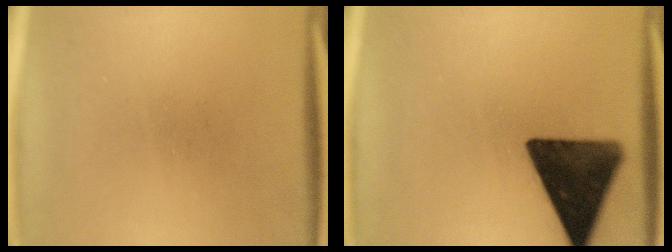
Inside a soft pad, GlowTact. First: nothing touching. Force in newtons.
{"total": 14.9}